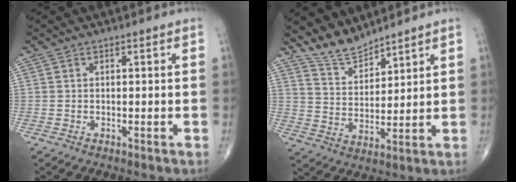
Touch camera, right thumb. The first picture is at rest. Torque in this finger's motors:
{"motor_torque": [-0.27, 0.14, 0.25, 0.13, -0.03]}